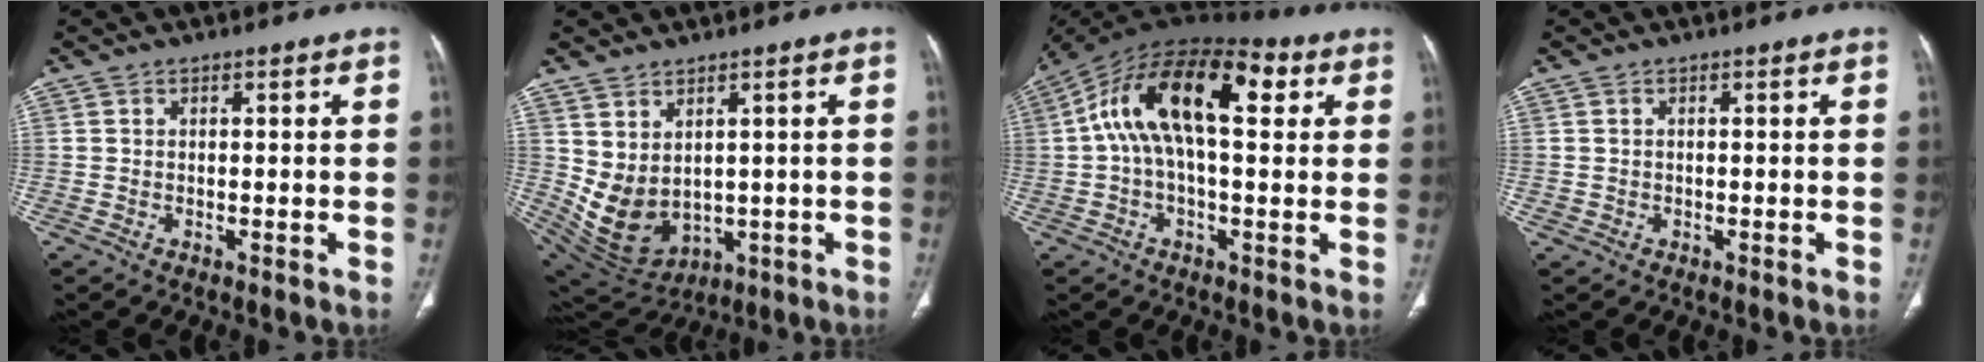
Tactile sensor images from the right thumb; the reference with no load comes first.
{"total": 10.0, "force": [1.1, 6.9, 7.1], "torque": [-0.117, -0.015, 0.058]}
{"total": 18.9, "force": [4.6, 9.0, 16.0], "torque": [-0.271, 0.046, 0.065]}
{"total": 0.6, "force": [-0.1, 0.6, 0.1], "torque": [0.000, 0.003, 0.000]}